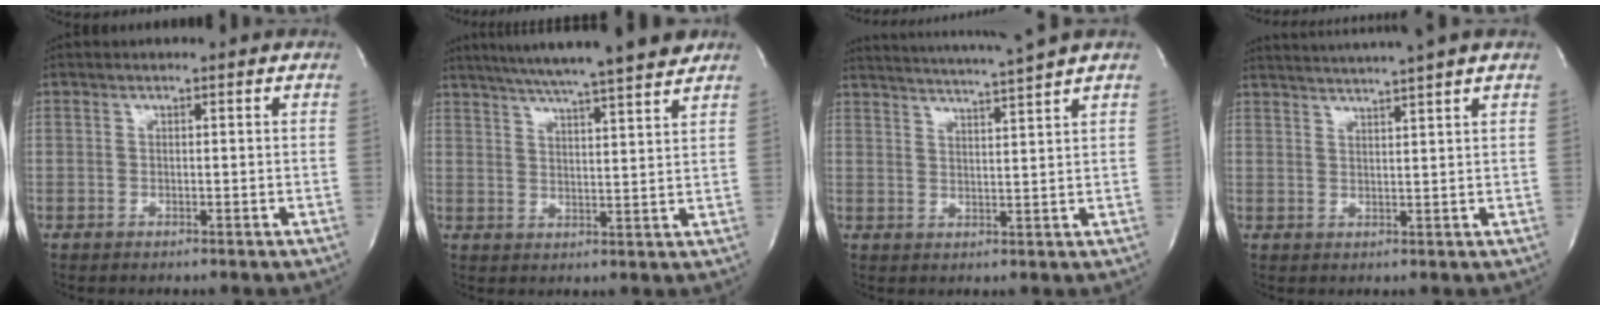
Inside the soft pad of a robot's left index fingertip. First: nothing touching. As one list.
[{"total": 16.3, "force": [14.2, -0.3, 8.1], "torque": [-0.134, 0.006, 0.195]}, {"total": 9.8, "force": [8.8, -2.5, 3.7], "torque": [-0.065, -0.019, 0.126]}, {"total": 8.7, "force": [7.7, -2.0, 3.6], "torque": [-0.057, 0.005, 0.104]}]